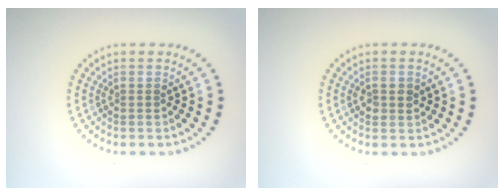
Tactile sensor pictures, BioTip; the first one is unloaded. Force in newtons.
{"total": 1.4, "press": 1.4, "slide": 0.2}